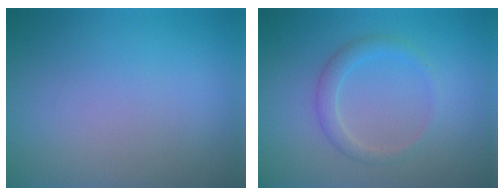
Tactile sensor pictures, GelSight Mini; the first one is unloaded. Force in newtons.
{"total": 1.9, "press": 1.9, "slide": 0.1}